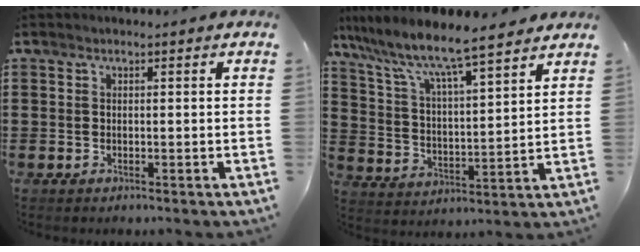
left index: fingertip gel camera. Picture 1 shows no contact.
{"total": 7.2, "force": [6.2, 0.7, 3.5], "torque": [-0.094, -0.036, 0.101]}